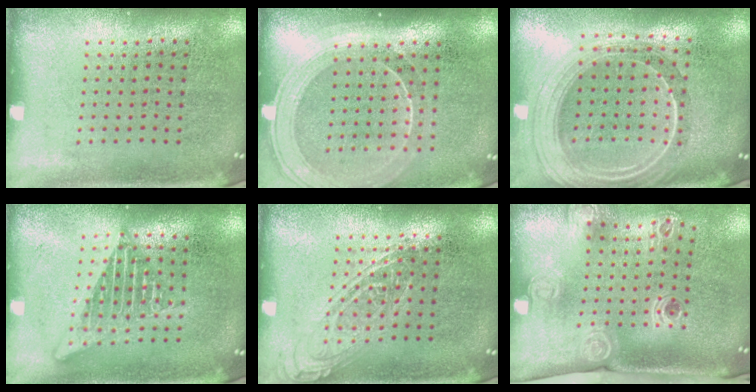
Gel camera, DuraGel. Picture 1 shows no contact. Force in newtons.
{"total": 1.8, "press": 1.7, "slide": 0.8}
{"total": 2.4, "press": 2.1, "slide": 1.2}
{"total": 2.4, "press": 2.4, "slide": 0.2}
{"total": 1.1, "press": 1.1, "slide": 0.1}
{"total": 2.3, "press": 1.6, "slide": 1.6}